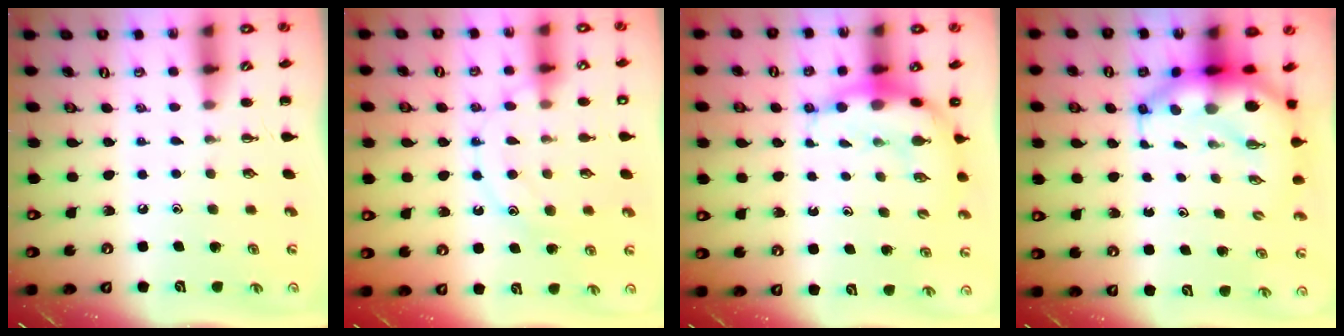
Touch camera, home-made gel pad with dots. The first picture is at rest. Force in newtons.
{"total": 12.8, "press": 12.8, "slide": 0.7}
{"total": 7.7, "press": 7.5, "slide": 1.7}
{"total": 8.2, "press": 7.9, "slide": 2.0}